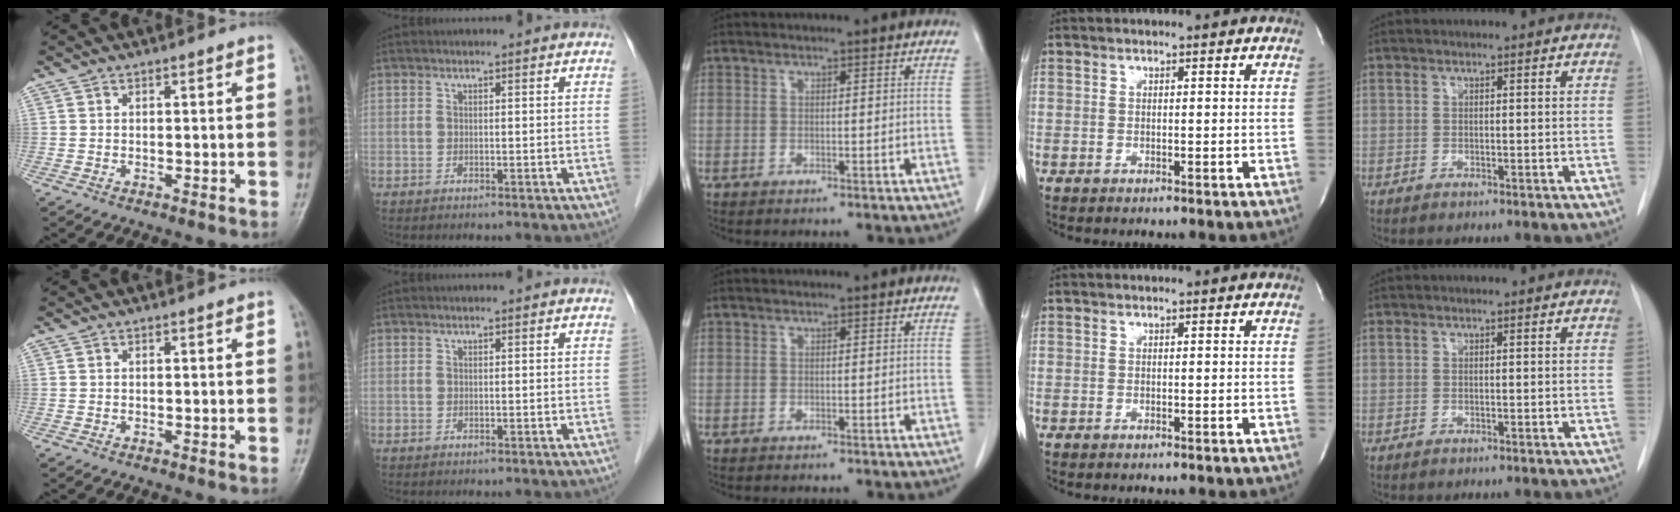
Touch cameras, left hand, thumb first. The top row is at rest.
{}